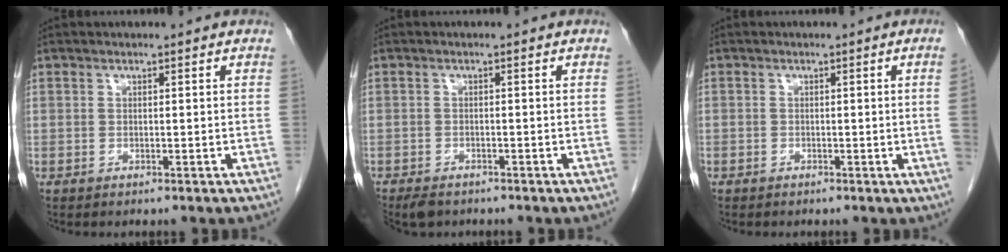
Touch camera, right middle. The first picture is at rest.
{"total": 3.6, "force": [-2.9, 1.6, 1.3], "torque": [-0.021, -0.005, -0.043]}
{"total": 1.5, "force": [-0.3, -0.6, 1.4], "torque": [-0.012, 0.000, -0.005]}